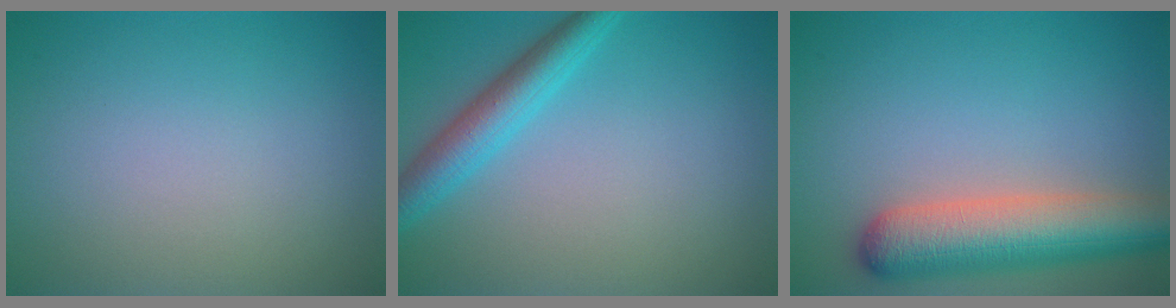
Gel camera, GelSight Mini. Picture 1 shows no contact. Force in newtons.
{"total": 3.9, "press": 3.9, "slide": 0.2}
{"total": 7.5, "press": 7.5, "slide": 0.6}